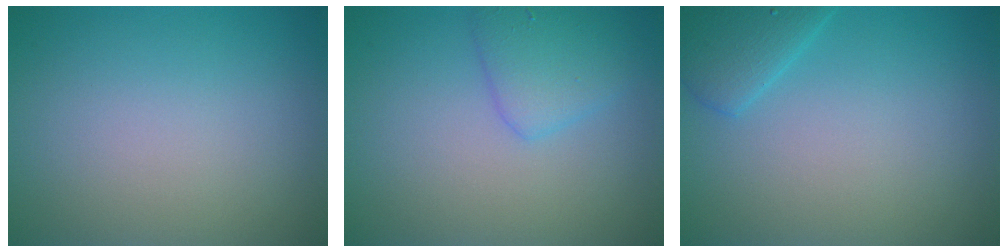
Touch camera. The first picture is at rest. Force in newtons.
{"total": 2.6, "press": 2.6, "slide": 0.2}
{"total": 2.7, "press": 2.7, "slide": 0.2}